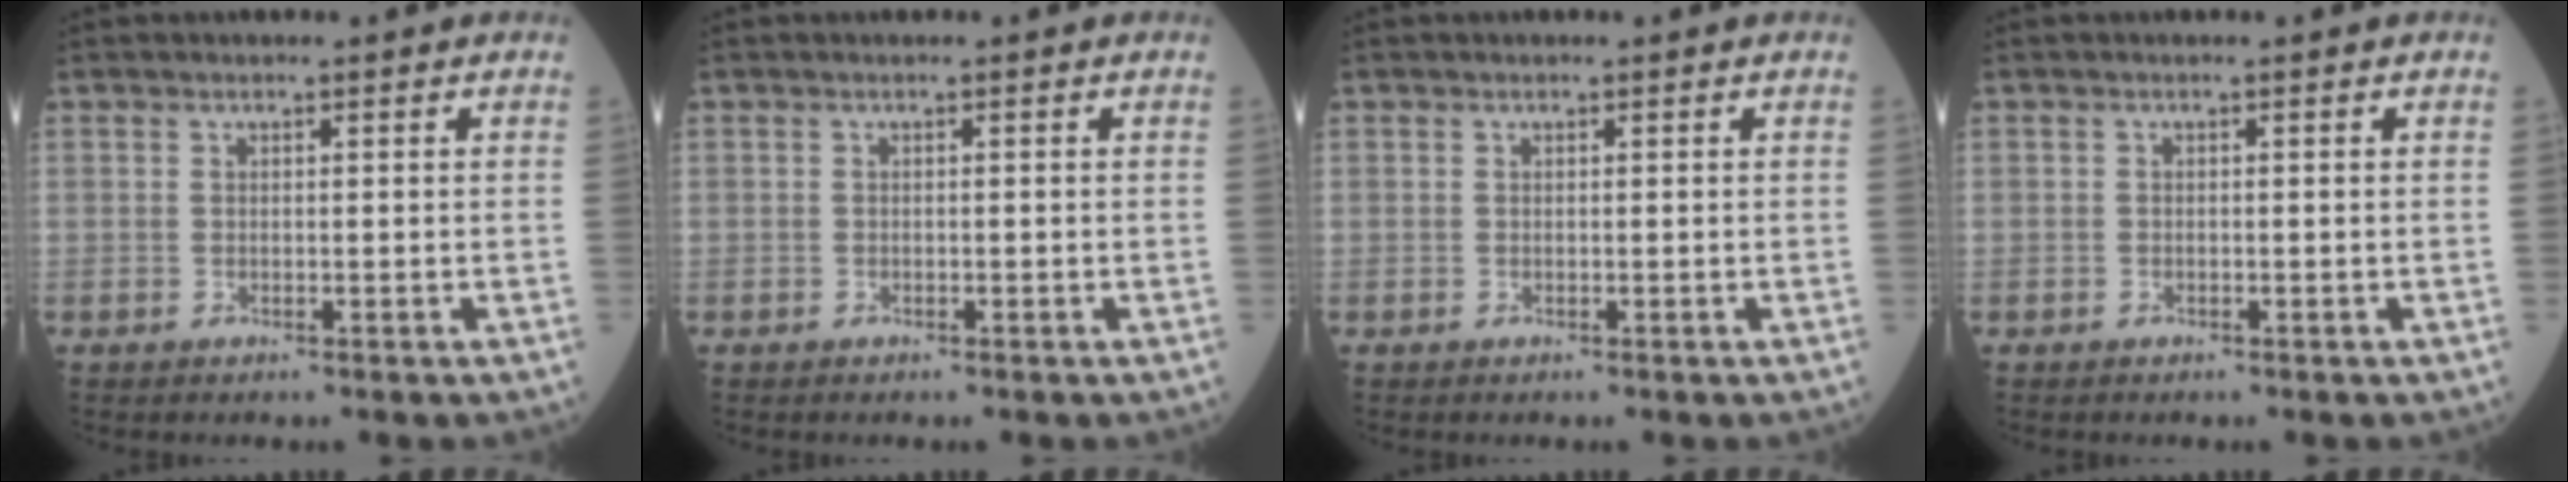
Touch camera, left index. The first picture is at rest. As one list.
[{"total": 0.0}, {"total": 0.0}, {"total": 0.0}]